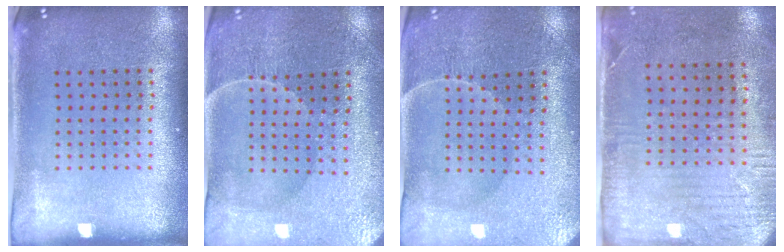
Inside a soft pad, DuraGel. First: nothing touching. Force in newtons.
{"total": 1.3, "press": 1.2, "slide": 0.3}
{"total": 0.9, "press": 0.8, "slide": 0.3}
{"total": 2.9, "press": 2.3, "slide": 1.7}